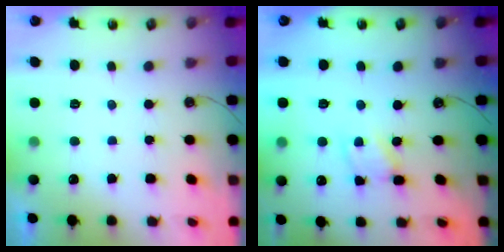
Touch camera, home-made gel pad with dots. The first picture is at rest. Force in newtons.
{"total": 3.7, "press": 3.7, "slide": 0.2}